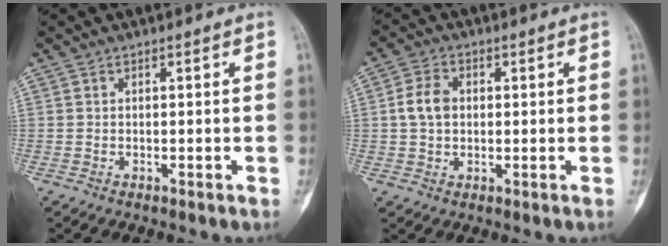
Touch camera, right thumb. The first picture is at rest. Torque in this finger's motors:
{"motor_torque": [0.66, 0.69, 0.30, -0.28, 0.00]}